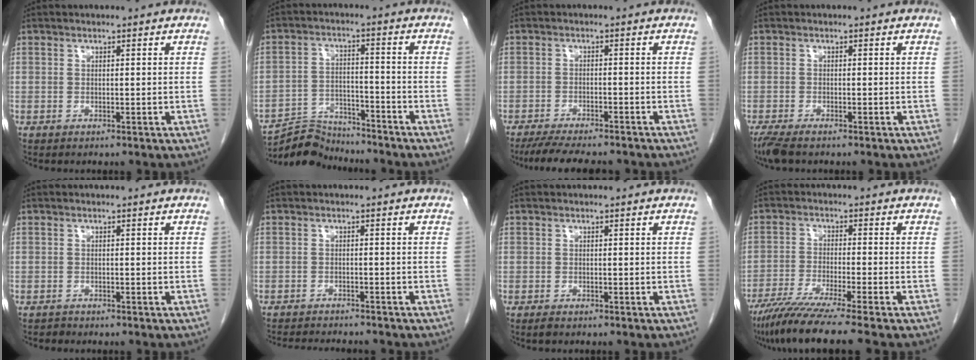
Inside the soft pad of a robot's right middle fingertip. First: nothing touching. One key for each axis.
{"total": 7.7, "fx": -7.6, "fy": 1.2, "fz": -0.5, "tx": 0.005, "ty": 0.006, "tz": -0.135}
{"total": 10.7, "fx": -9.4, "fy": 1.8, "fz": 4.8, "tx": -0.074, "ty": -0.014, "tz": -0.135}
{"total": 3.4, "fx": -2.7, "fy": 0.7, "fz": 2.0, "tx": -0.042, "ty": -0.012, "tz": -0.047}
{"total": 0.5, "fx": -0.5, "fy": 0.1, "fz": -0.2, "tx": -0.003, "ty": -0.002, "tz": -0.011}
{"total": 7.7, "fx": -7.3, "fy": 0.9, "fz": 2.4, "tx": -0.037, "ty": -0.010, "tz": -0.105}
{"total": 0.7, "fx": -0.5, "fy": 0.2, "fz": 0.4, "tx": -0.012, "ty": -0.003, "tz": -0.007}
{"total": 10.2, "fx": -8.1, "fy": -1.6, "fz": 5.9, "tx": -0.089, "ty": -0.037, "tz": -0.132}